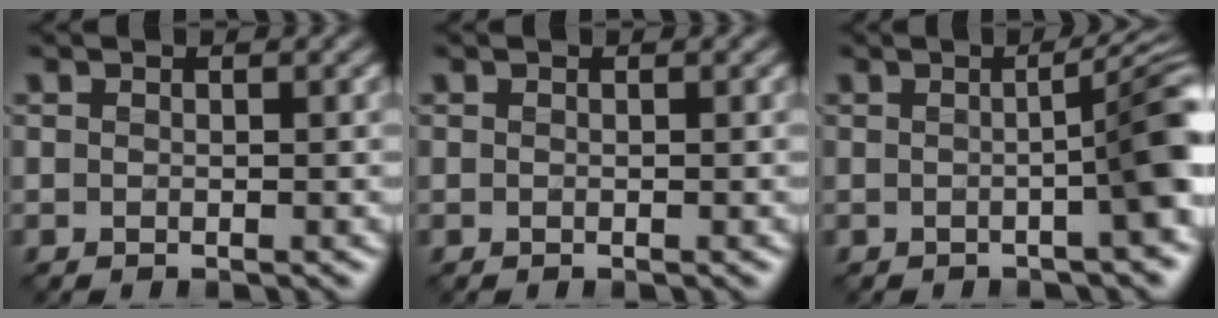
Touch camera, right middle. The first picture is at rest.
{"total": 0.0}
{"total": 5.4, "force": [-1.1, 1.0, 5.2], "torque": [-0.048, 0.008, -0.014]}